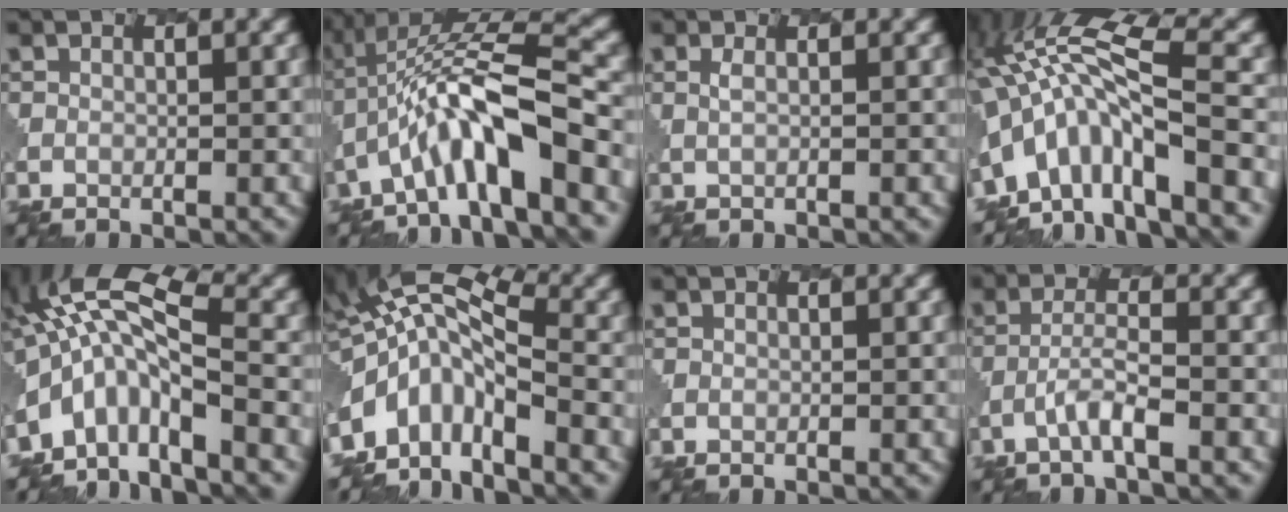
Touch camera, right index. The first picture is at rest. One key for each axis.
{"total": 8.6, "fx": -3.0, "fy": 2.0, "fz": 7.8, "tx": -0.140, "ty": 0.019, "tz": -0.053}
{"total": 1.1, "fx": 0.6, "fy": 0.3, "fz": 0.8, "tx": -0.013, "ty": -0.001, "tz": 0.011}
{"total": 10.6, "fx": -3.5, "fy": 3.2, "fz": 9.5, "tx": -0.168, "ty": 0.016, "tz": -0.062}
{"total": 8.9, "fx": -3.1, "fy": 3.1, "fz": 7.8, "tx": -0.144, "ty": 0.007, "tz": -0.060}
{"total": 7.2, "fx": -3.2, "fy": 3.6, "fz": 5.3, "tx": -0.093, "ty": 0.012, "tz": -0.077}
{"total": 0.0}
{"total": 2.4, "fx": -1.2, "fy": 0.2, "fz": 2.1, "tx": -0.043, "ty": 0.011, "tz": -0.028}